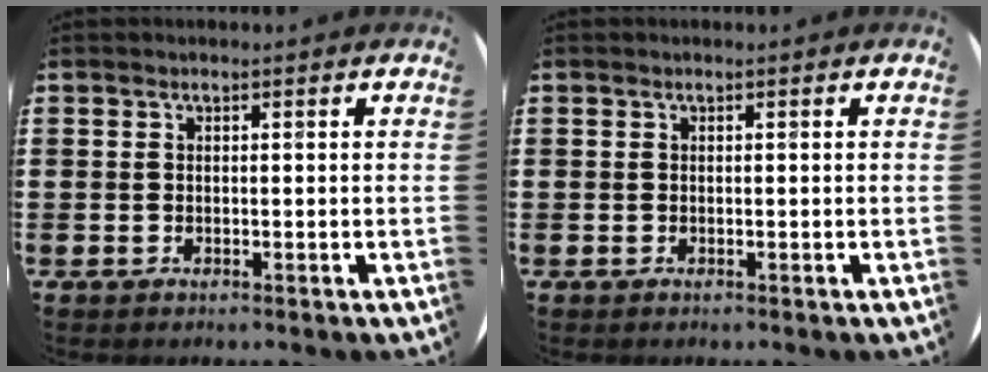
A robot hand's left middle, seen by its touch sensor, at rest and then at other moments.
{"total": 0.0}